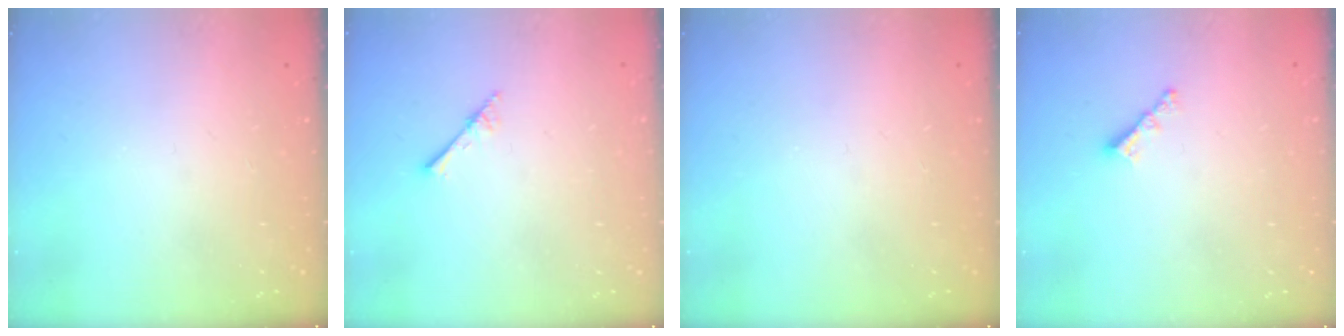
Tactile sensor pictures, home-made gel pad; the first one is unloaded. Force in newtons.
{"total": 2.3, "press": 2.2, "slide": 0.2}
{"total": 0.0}
{"total": 3.4, "press": 3.4, "slide": 0.1}